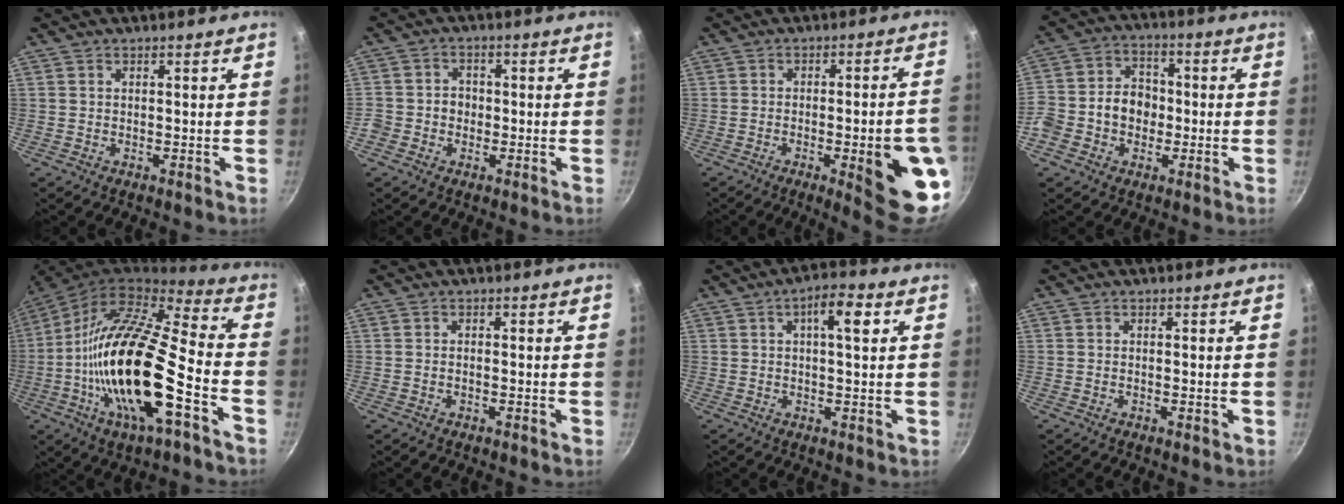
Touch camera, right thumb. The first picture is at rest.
{"total": 4.0, "force": [-1.1, 3.6, 1.3], "torque": [0.000, 0.014, -0.027]}
{"total": 15.0, "force": [-4.2, 3.4, 14.0], "torque": [-0.154, 0.019, -0.049]}
{"total": 12.5, "force": [-2.2, 10.1, 7.0], "torque": [-0.099, 0.036, -0.053]}
{"total": 24.7, "force": [-7.2, 8.1, 22.2], "torque": [-0.407, 0.027, -0.150]}
{"total": 0.5, "force": [-0.2, 0.2, 0.4], "torque": [-0.009, 0.005, -0.006]}
{"total": 6.4, "force": [1.9, 2.1, 5.7], "torque": [-0.079, 0.004, 0.025]}
{"total": 0.5, "force": [-0.1, 0.1, 0.5], "torque": [-0.008, 0.000, -0.003]}